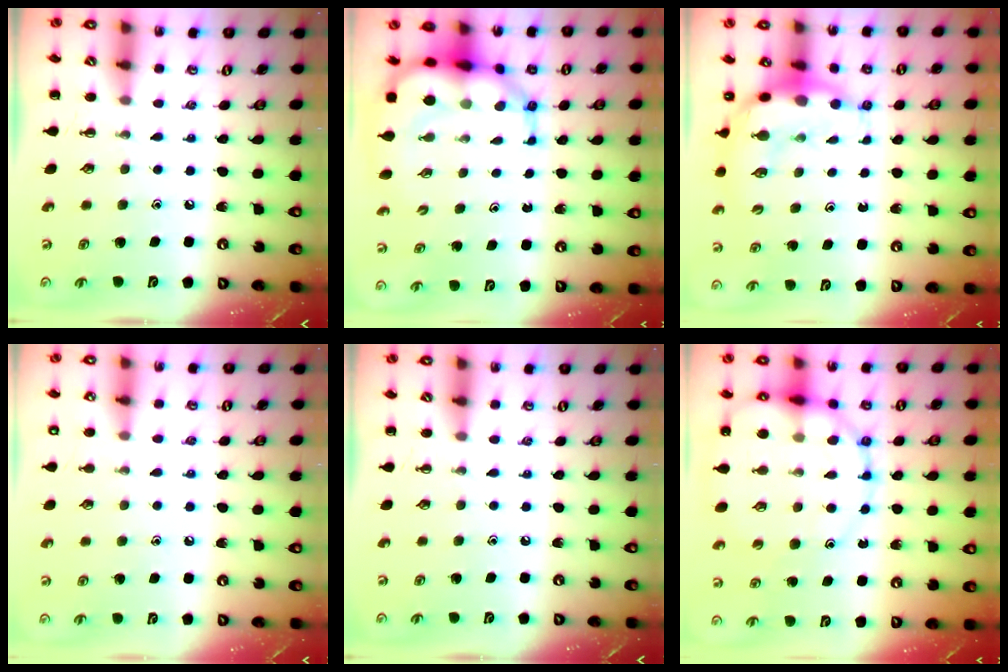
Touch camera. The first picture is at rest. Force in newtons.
{"total": 9.3, "press": 8.9, "slide": 2.8}
{"total": 8.5, "press": 8.2, "slide": 2.0}
{"total": 5.5, "press": 5.3, "slide": 1.6}
{"total": 0.0}
{"total": 15.8, "press": 15.5, "slide": 3.0}